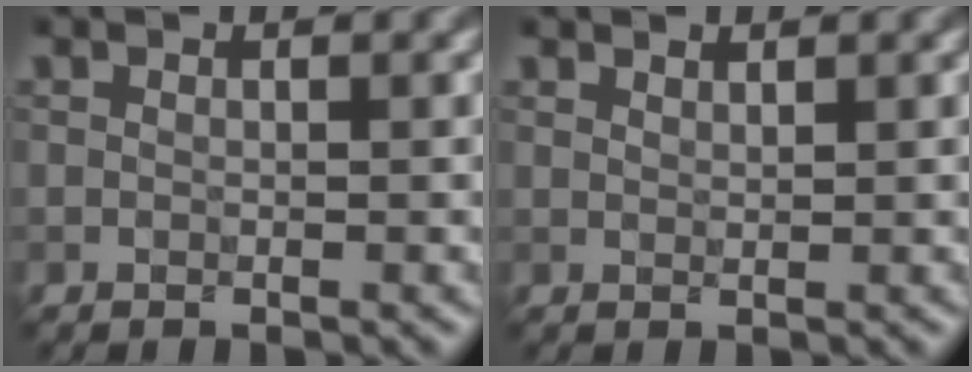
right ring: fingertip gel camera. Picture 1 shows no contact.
{"total": 0.5, "force": [0.5, 0.0, -0.2], "torque": [0.012, 0.000, 0.011]}